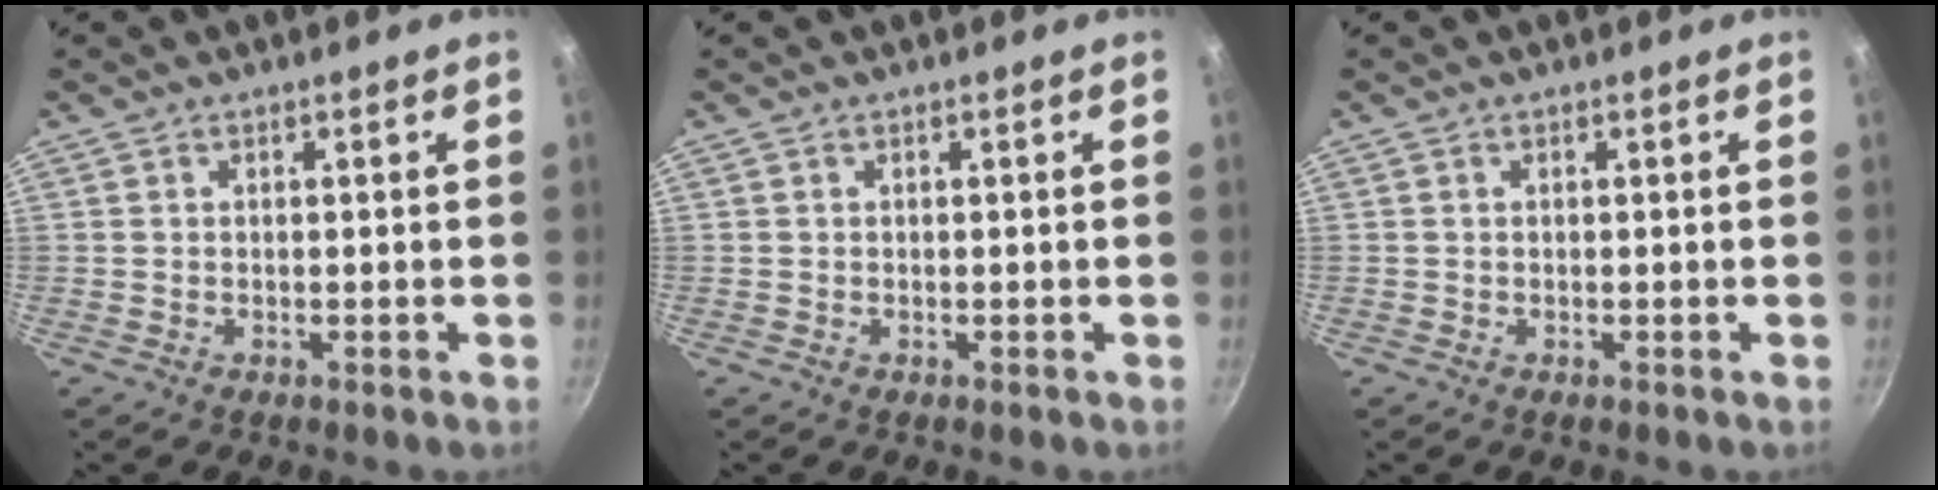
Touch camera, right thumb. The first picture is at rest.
{"total": 0.0}
{"total": 0.0}